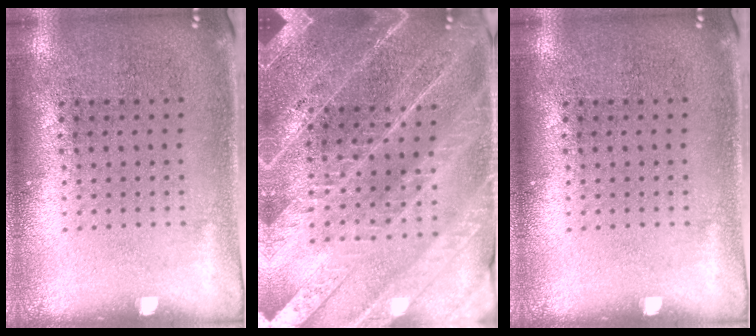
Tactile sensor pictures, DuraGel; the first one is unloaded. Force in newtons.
{"total": 4.2, "press": 3.8, "slide": 1.8}
{"total": 0.0}